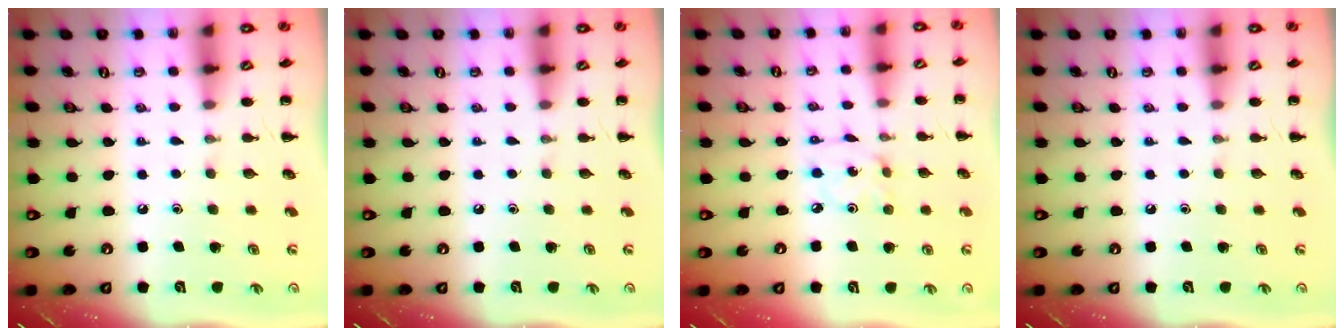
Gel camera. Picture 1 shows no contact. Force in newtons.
{"total": 0.0}
{"total": 2.5, "press": 2.5, "slide": 0.5}
{"total": 0.0}